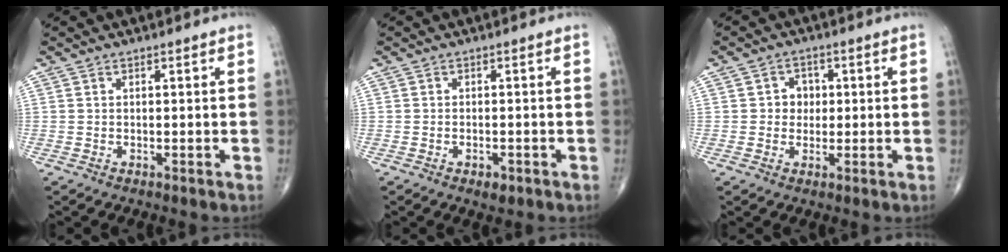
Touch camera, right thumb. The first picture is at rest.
{"total": 2.1, "force": [-1.2, 1.0, 1.4], "torque": [-0.019, 0.003, -0.014]}
{"total": 3.7, "force": [0.3, 3.3, 1.6], "torque": [0.007, 0.007, -0.002]}